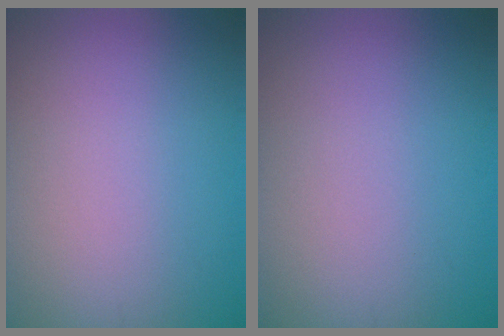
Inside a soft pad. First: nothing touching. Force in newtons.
{"total": 0.0}